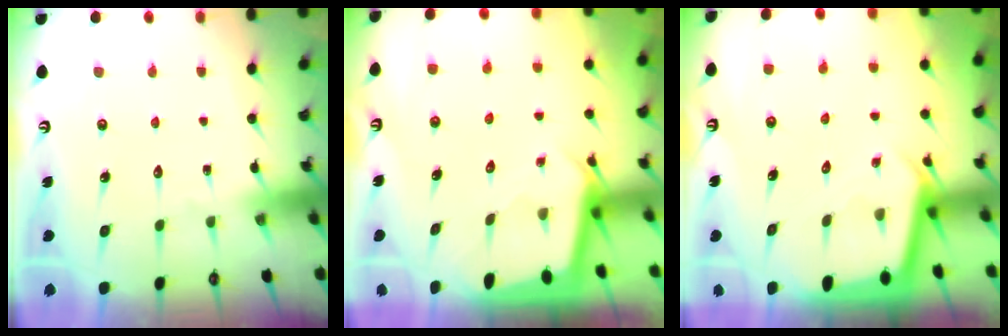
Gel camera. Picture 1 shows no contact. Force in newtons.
{"total": 2.1, "press": 2.1, "slide": 0.0}
{"total": 2.4, "press": 2.4, "slide": 0.1}